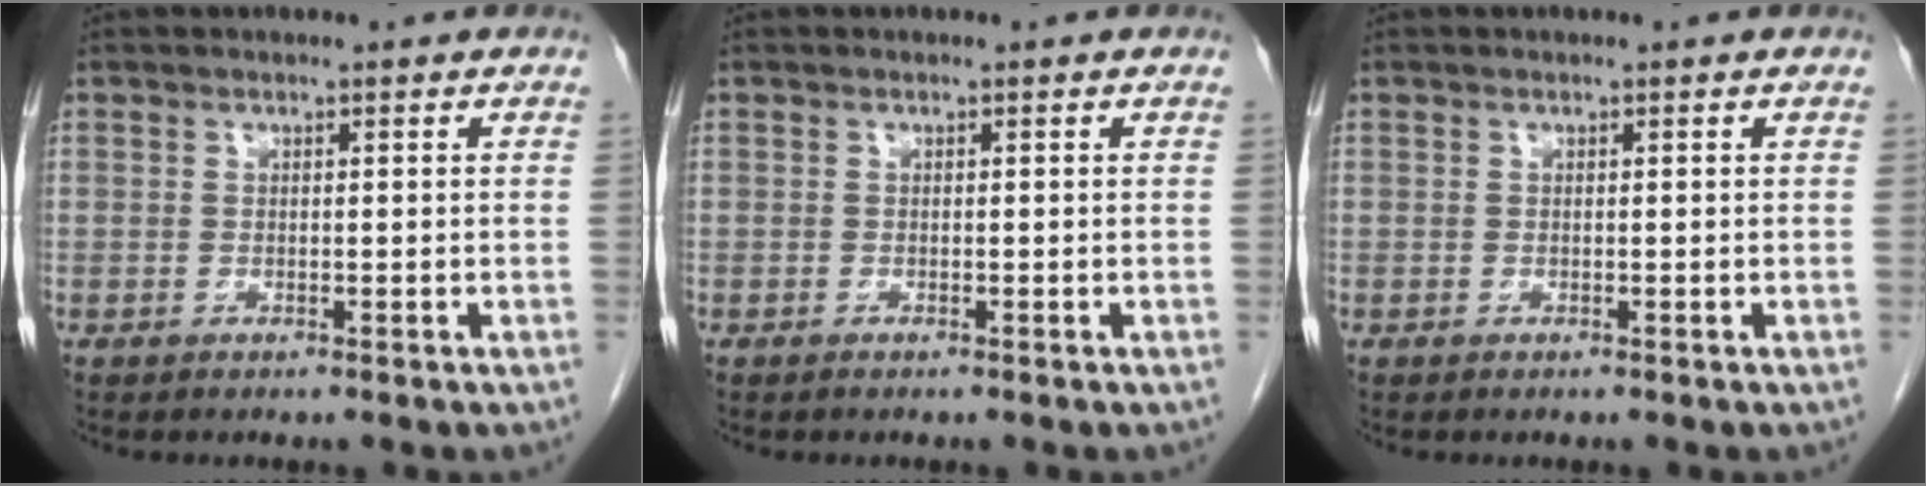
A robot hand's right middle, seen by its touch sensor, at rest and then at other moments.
{"total": 0.0}
{"total": 0.0}